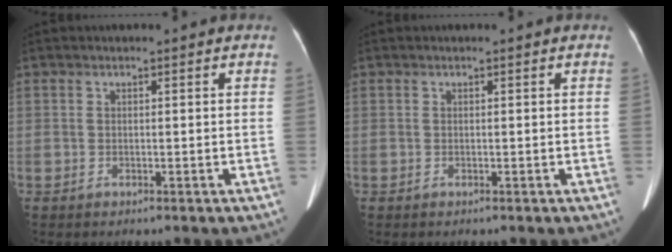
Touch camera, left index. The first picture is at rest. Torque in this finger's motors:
{"motor_torque": [0.04, 0.04, 0.00, 0.01]}